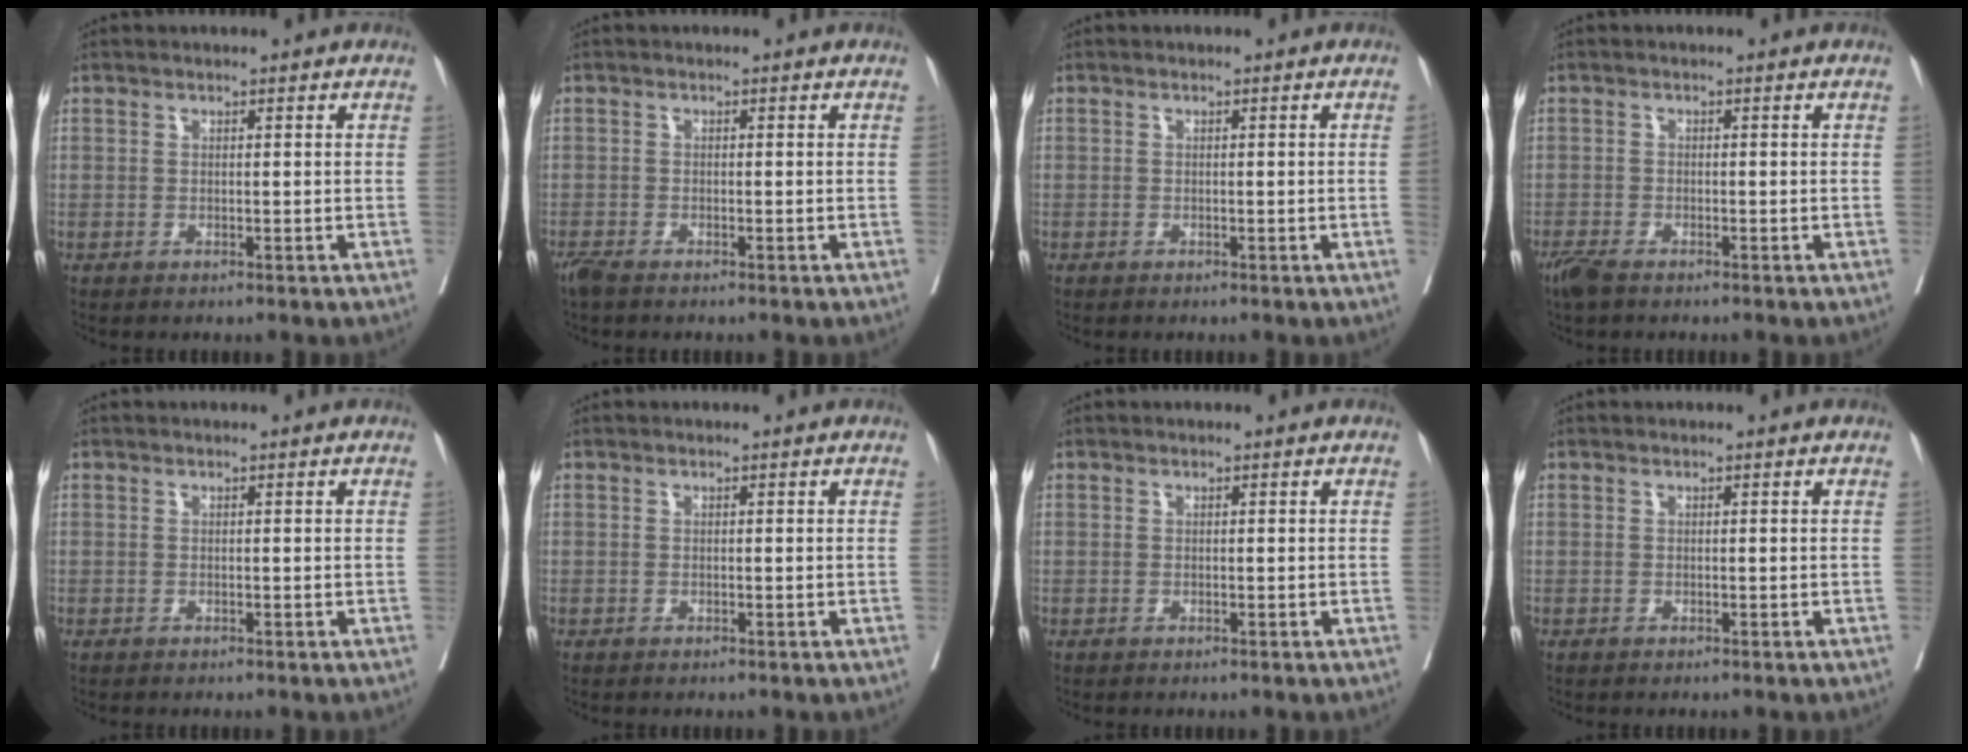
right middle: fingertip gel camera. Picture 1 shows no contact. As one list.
[{"total": 2.0, "force": [-1.7, 0.5, 1.1], "torque": [-0.027, -0.008, -0.033]}, {"total": 0.5, "force": [0.0, -0.3, 0.4], "torque": [-0.004, -0.002, 0.000]}, {"total": 3.0, "force": [-2.3, 0.9, 1.7], "torque": [-0.039, -0.008, -0.042]}, {"total": 0.0}, {"total": 0.0}, {"total": 0.0}, {"total": 0.0}]